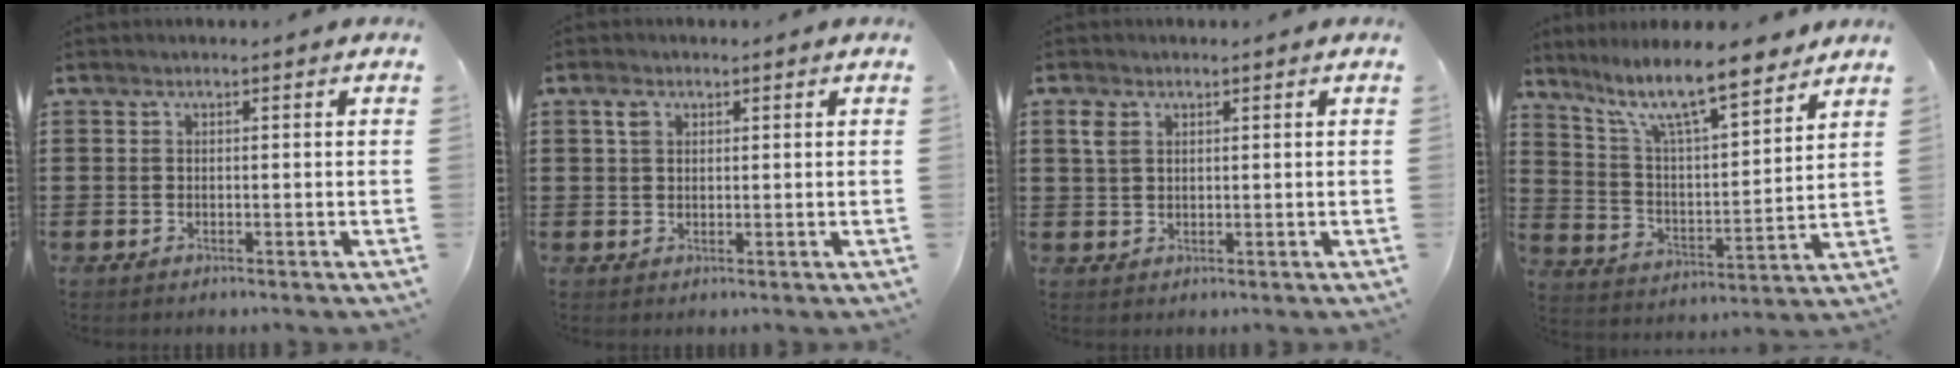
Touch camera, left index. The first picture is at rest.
{"total": 2.1, "force": [1.0, 1.3, 1.3], "torque": [-0.031, 0.006, 0.019]}
{"total": 2.5, "force": [1.2, 1.6, 1.5], "torque": [-0.037, 0.007, 0.022]}
{"total": 10.6, "force": [8.7, 1.6, 5.8], "torque": [-0.133, -0.044, 0.149]}